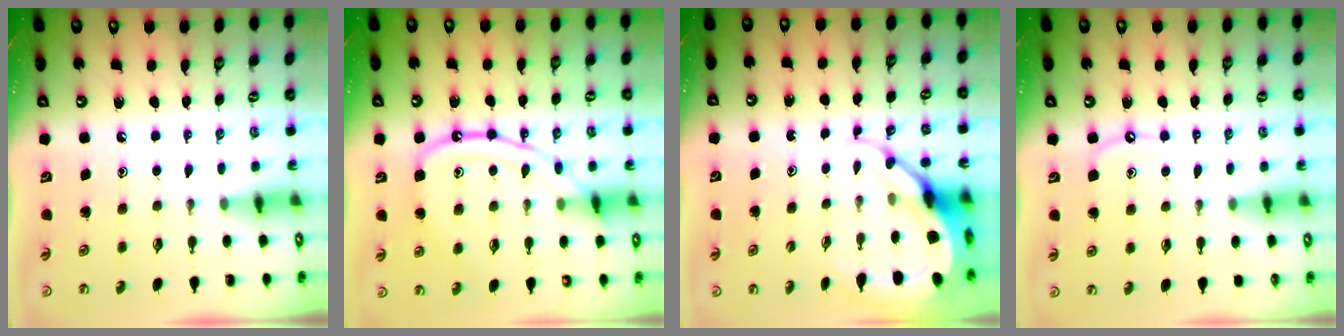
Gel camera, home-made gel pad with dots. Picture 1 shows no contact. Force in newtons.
{"total": 14.3, "press": 14.2, "slide": 1.4}
{"total": 7.9, "press": 7.9, "slide": 0.9}
{"total": 5.4, "press": 5.4, "slide": 0.6}